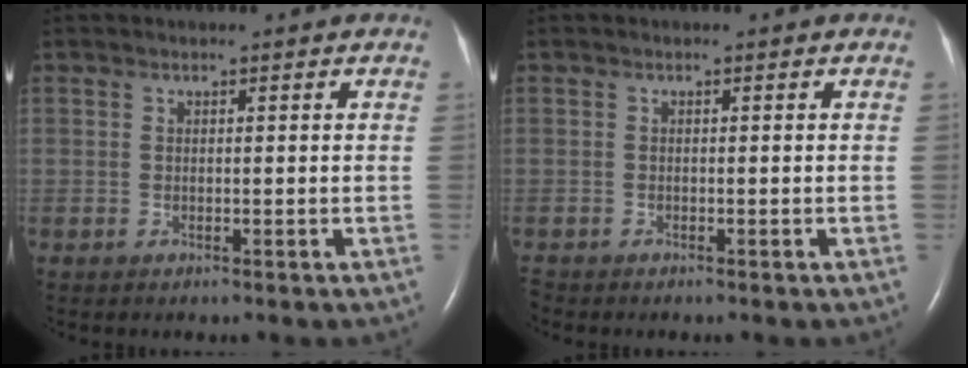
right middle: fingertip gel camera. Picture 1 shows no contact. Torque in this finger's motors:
{"motor_torque": [0.00, 0.00, 0.02, 0.02]}